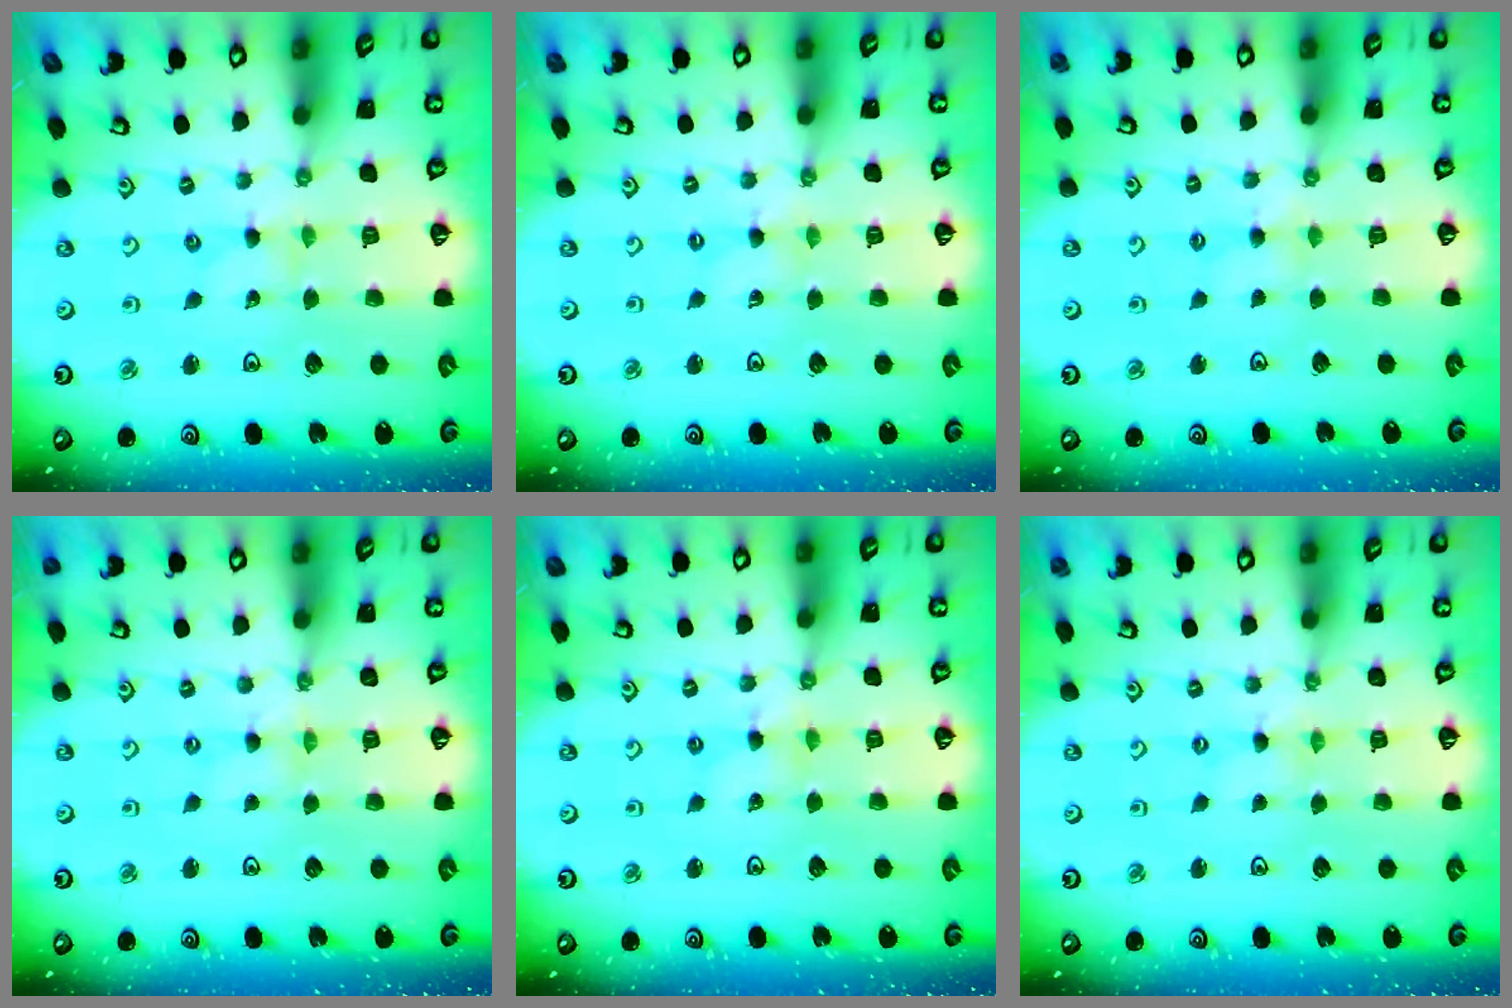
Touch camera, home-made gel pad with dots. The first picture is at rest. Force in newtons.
{"total": 0.0}
{"total": 2.8, "press": 2.8, "slide": 0.4}
{"total": 0.0}
{"total": 1.6, "press": 1.5, "slide": 0.2}
{"total": 0.0}